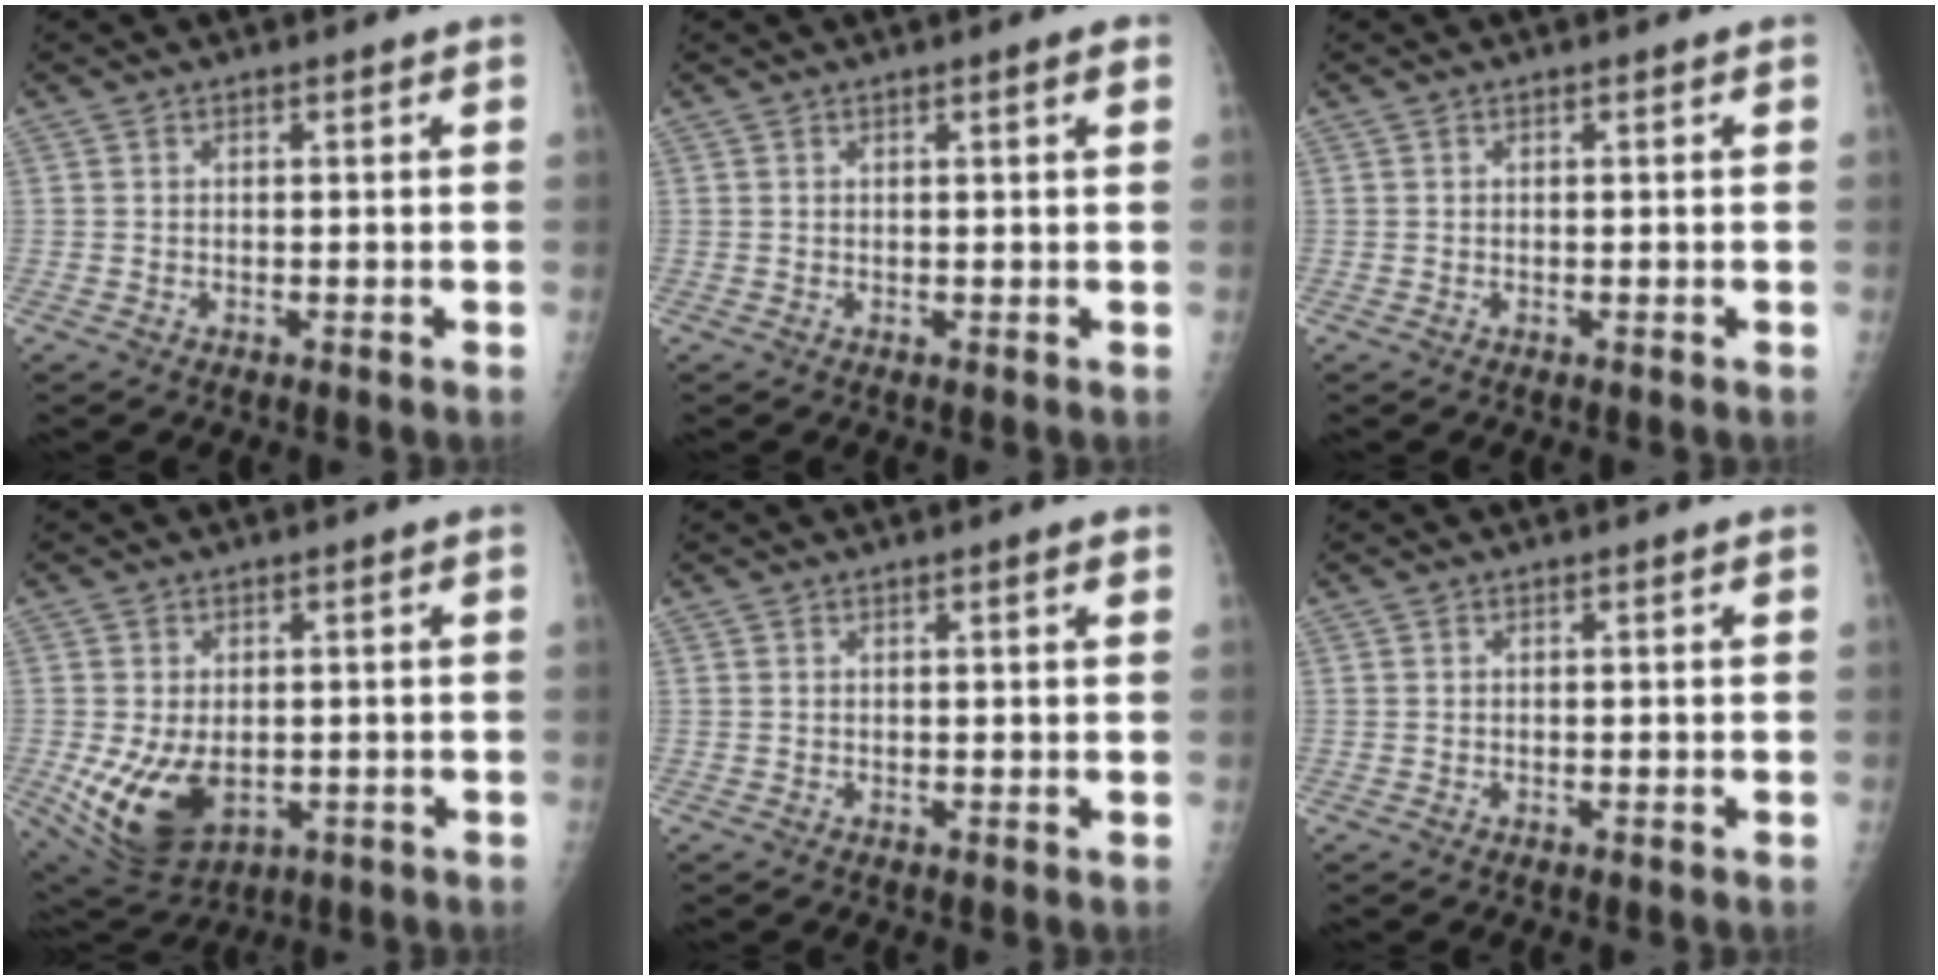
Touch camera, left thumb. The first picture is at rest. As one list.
[{"total": 1.6, "force": [0.8, 0.1, 1.4], "torque": [-0.022, -0.001, 0.011]}, {"total": 0.0}, {"total": 11.8, "force": [-2.2, 7.5, 8.8], "torque": [-0.152, -0.009, -0.015]}, {"total": 1.3, "force": [0.7, 0.1, 1.1], "torque": [-0.016, -0.001, 0.009]}, {"total": 0.0}]